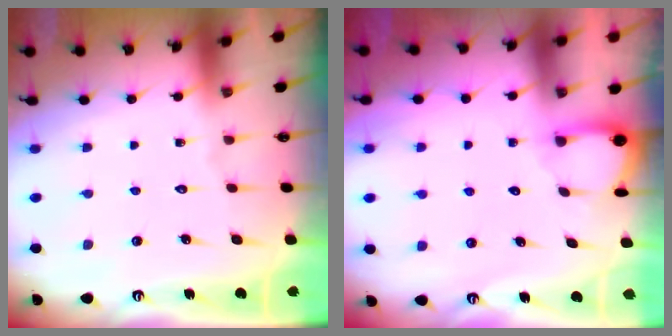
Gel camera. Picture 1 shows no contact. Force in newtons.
{"total": 2.8, "press": 2.8, "slide": 0.3}